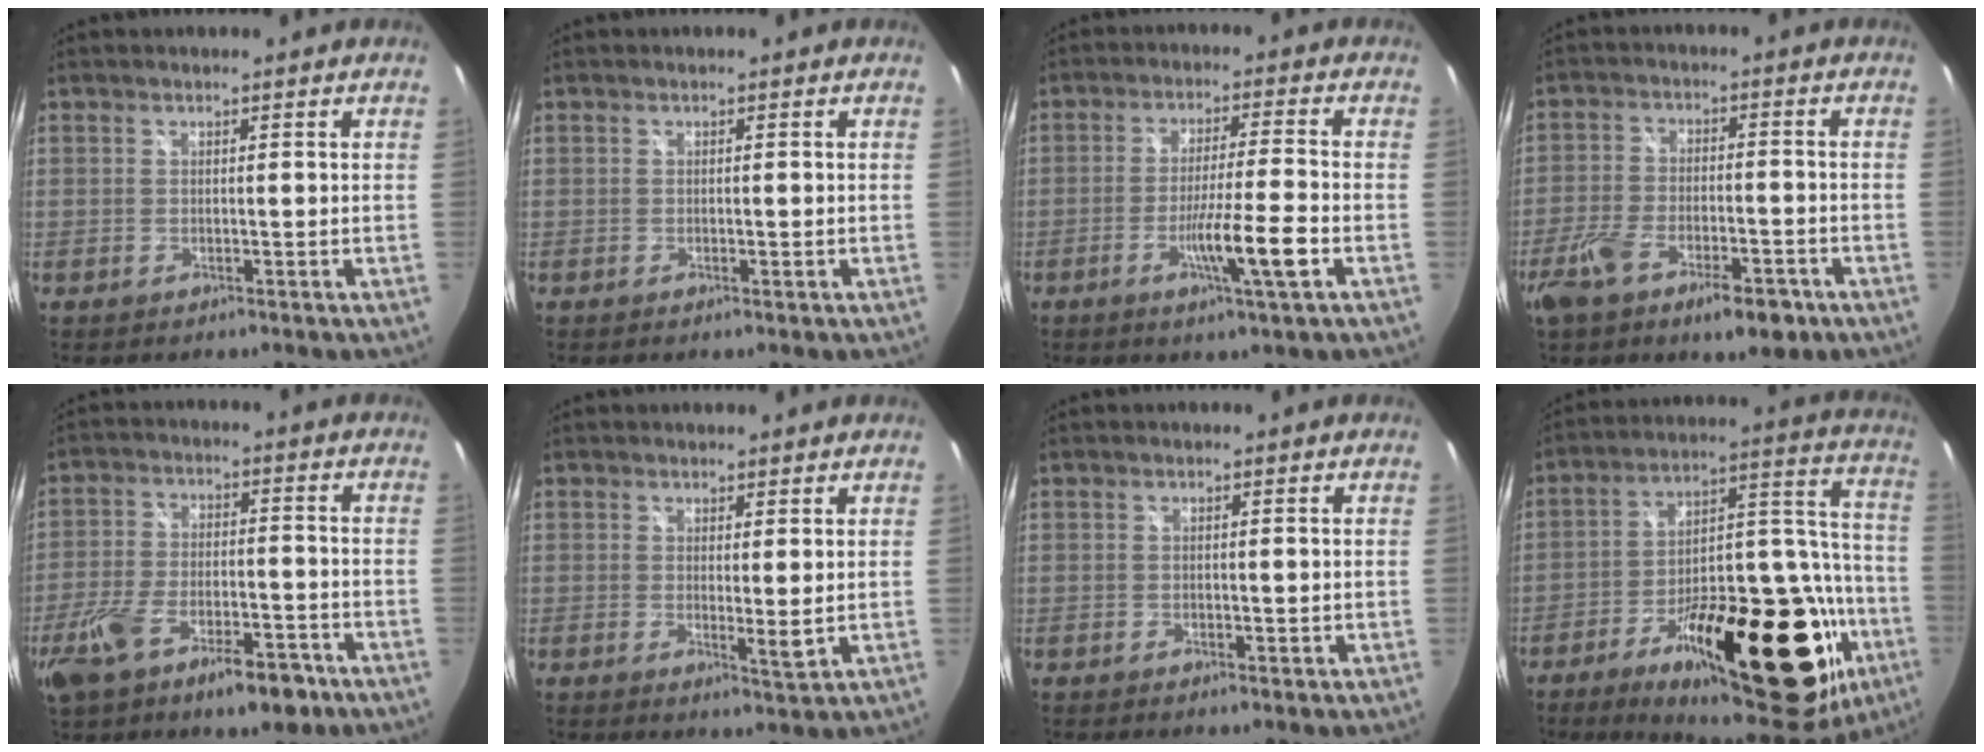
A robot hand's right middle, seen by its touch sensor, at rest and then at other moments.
{"total": 0.6, "force": [-0.3, 0.3, 0.5], "torque": [-0.007, 0.001, -0.005]}
{"total": 8.7, "force": [-3.7, -0.6, 7.9], "torque": [-0.141, -0.014, -0.064]}
{"total": 11.4, "force": [-6.8, 4.6, 8.0], "torque": [-0.174, -0.020, -0.118]}
{"total": 14.1, "force": [-8.3, 5.8, 9.8], "torque": [-0.212, -0.021, -0.141]}
{"total": 3.0, "force": [0.5, 0.5, 3.0], "torque": [-0.047, -0.010, 0.007]}
{"total": 1.2, "force": [-0.4, 0.6, 0.9], "torque": [-0.013, -0.001, -0.006]}
{"total": 34.9, "force": [-16.8, 13.2, 27.6], "torque": [-0.395, 0.023, -0.245]}